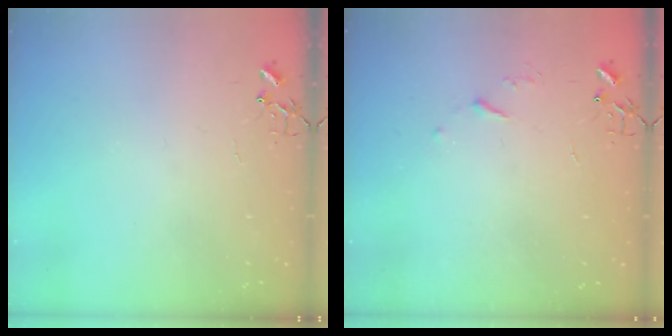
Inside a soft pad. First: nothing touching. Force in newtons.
{"total": 3.9, "press": 3.8, "slide": 0.6}